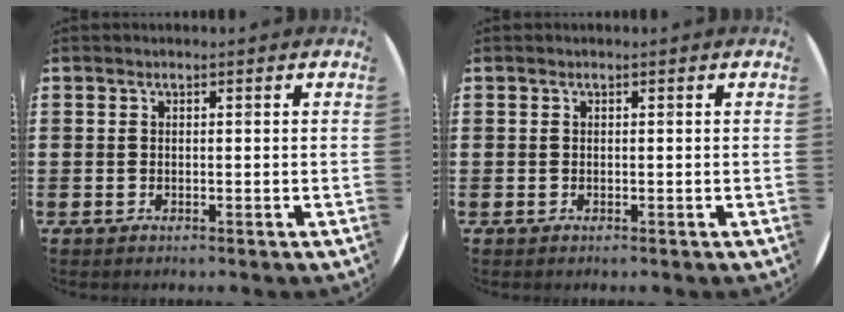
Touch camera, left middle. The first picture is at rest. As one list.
[{"total": 0.0}]